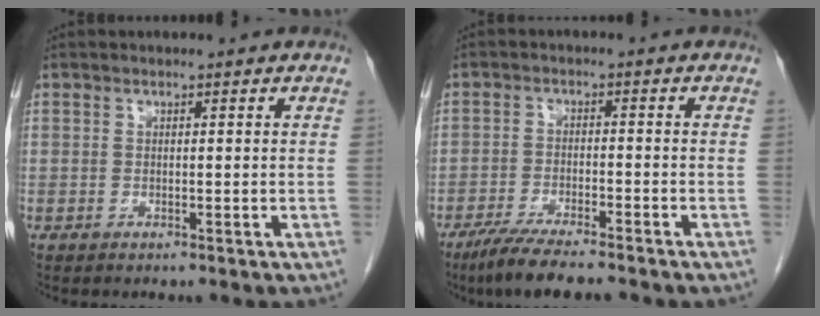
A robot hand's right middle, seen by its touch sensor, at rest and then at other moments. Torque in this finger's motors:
{"motor_torque": [0.94, -1.09, 0.14, 0.10]}